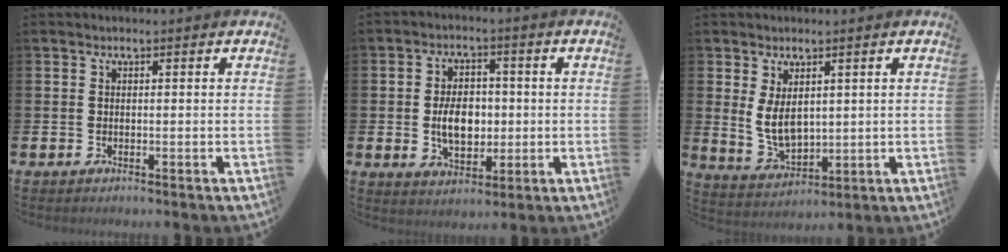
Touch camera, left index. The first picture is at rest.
{"total": 5.9, "force": [-0.4, 4.0, 4.4], "torque": [-0.070, 0.008, -0.013]}
{"total": 5.1, "force": [2.2, 2.7, 3.7], "torque": [-0.063, -0.010, 0.037]}